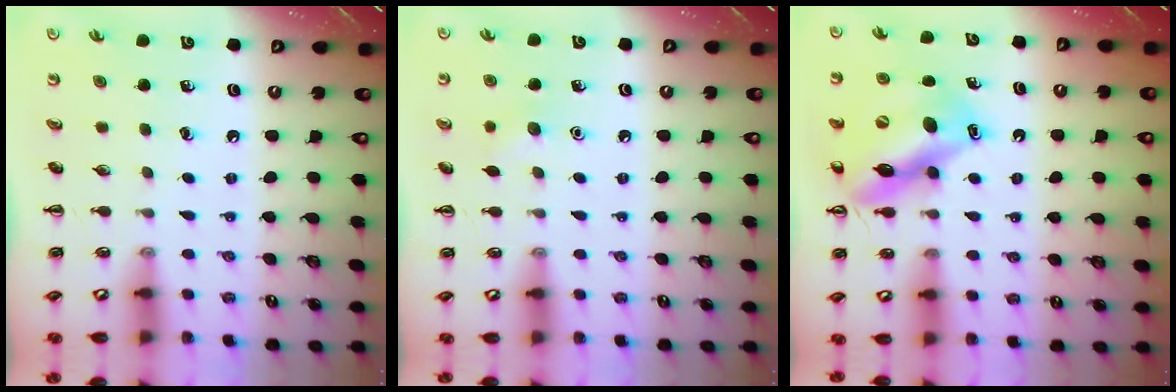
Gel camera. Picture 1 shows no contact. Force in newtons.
{"total": 5.8, "press": 5.6, "slide": 1.5}
{"total": 15.2, "press": 14.8, "slide": 3.3}